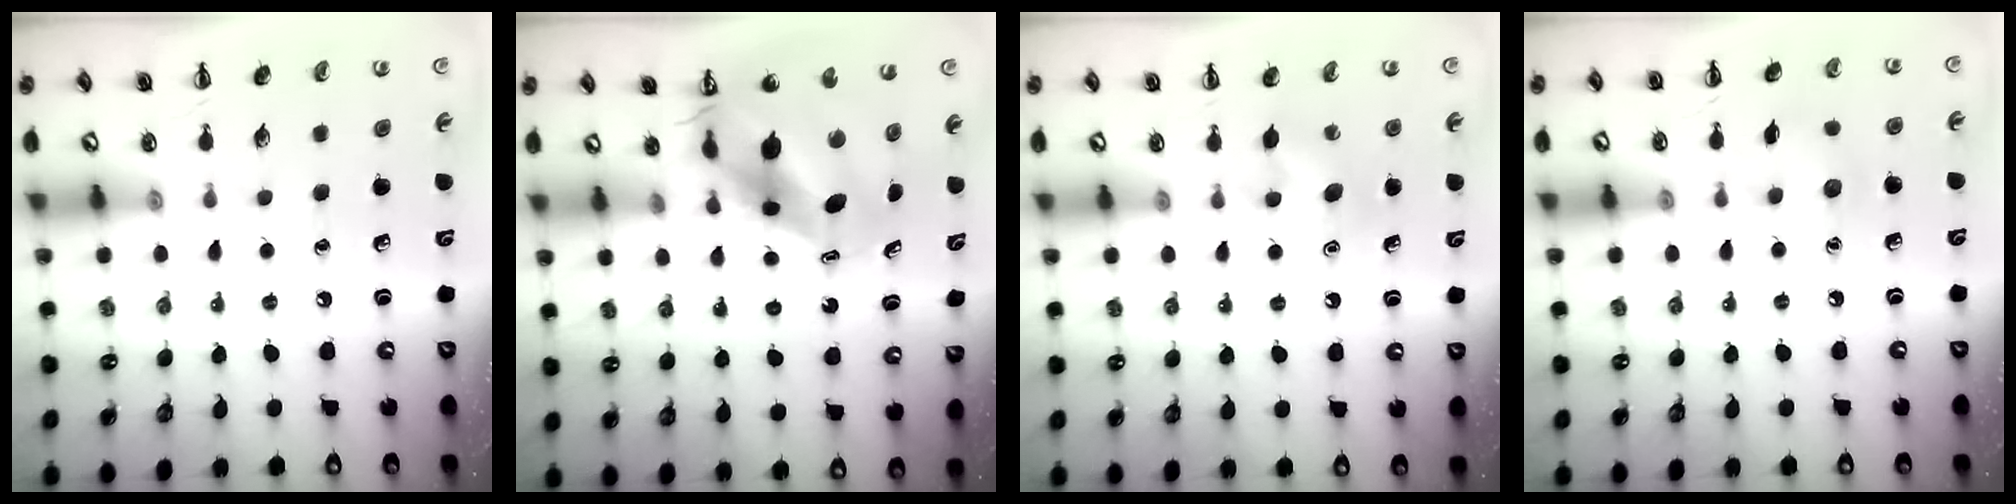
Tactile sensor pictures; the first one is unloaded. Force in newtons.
{"total": 7.3, "press": 7.1, "slide": 1.9}
{"total": 4.6, "press": 4.4, "slide": 1.2}
{"total": 5.8, "press": 5.6, "slide": 1.6}